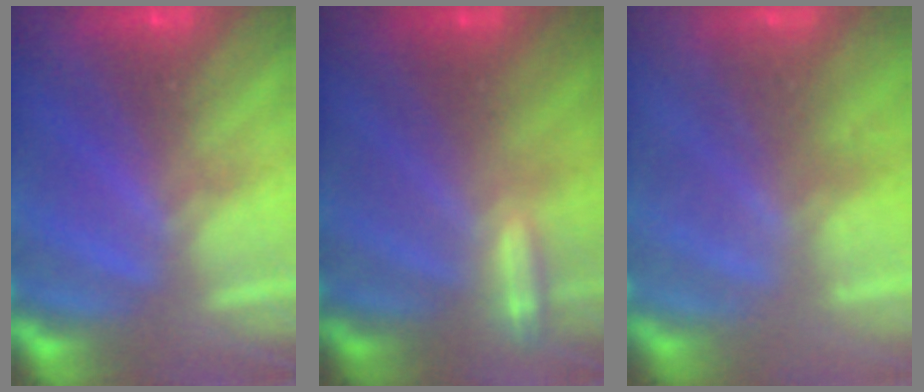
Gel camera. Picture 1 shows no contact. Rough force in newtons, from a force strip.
{"total": 1.9}
{"total": 2.2}